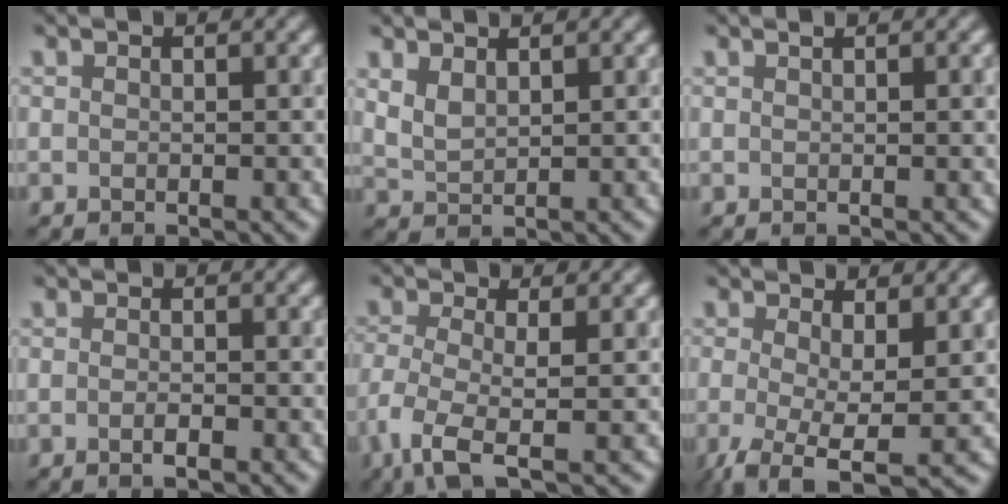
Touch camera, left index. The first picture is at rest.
{"total": 1.5, "force": [1.4, 0.4, 0.6], "torque": [-0.018, 0.001, 0.034]}
{"total": 1.9, "force": [0.5, 0.6, 1.8], "torque": [-0.016, 0.009, 0.002]}
{"total": 1.2, "force": [-0.5, 0.3, 1.0], "torque": [-0.013, 0.003, -0.011]}
{"total": 4.2, "force": [-1.7, 1.3, 3.6], "torque": [-0.081, -0.006, -0.042]}
{"total": 5.6, "force": [-1.4, 1.9, 5.0], "torque": [-0.104, -0.011, -0.026]}